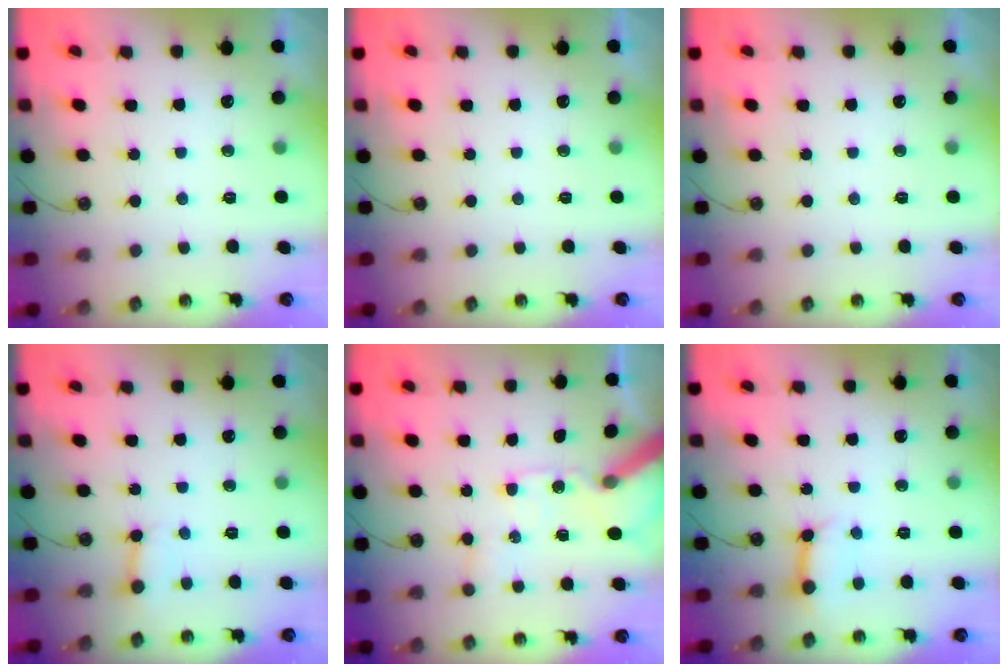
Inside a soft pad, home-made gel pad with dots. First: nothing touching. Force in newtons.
{"total": 0.0}
{"total": 0.0}
{"total": 2.8, "press": 2.7, "slide": 0.4}
{"total": 11.3, "press": 11.1, "slide": 1.9}
{"total": 8.2, "press": 8.1, "slide": 0.9}